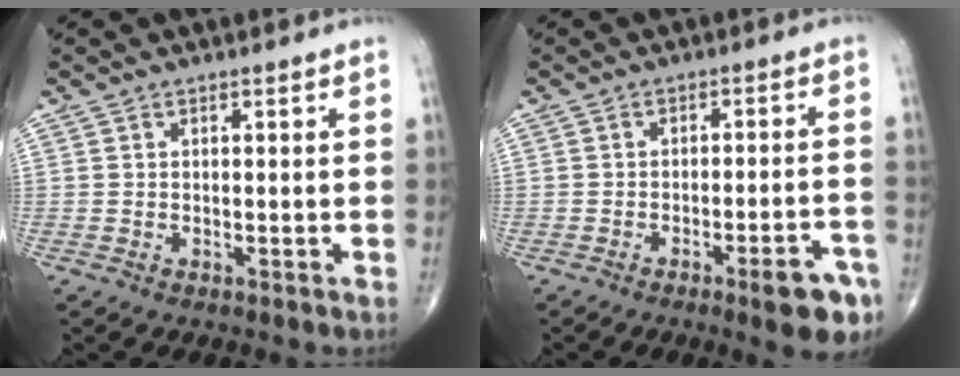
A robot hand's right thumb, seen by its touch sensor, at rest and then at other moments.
{"total": 8.5, "force": [-4.9, 1.9, 6.6], "torque": [-0.071, 0.027, -0.060]}